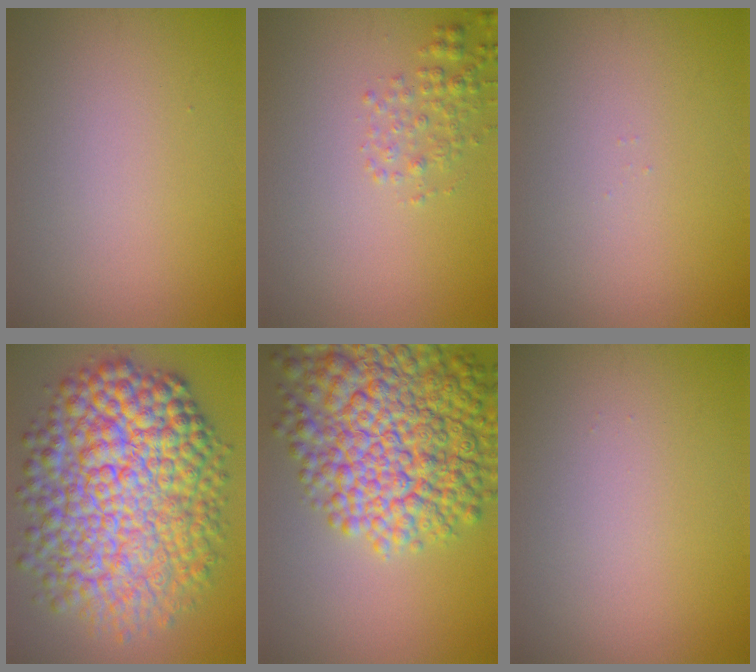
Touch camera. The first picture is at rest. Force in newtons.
{"total": 1.9, "press": 1.9, "slide": 0.1}
{"total": 0.0}
{"total": 14.5, "press": 14.5, "slide": 0.1}
{"total": 12.4, "press": 12.4, "slide": 0.5}
{"total": 0.0}